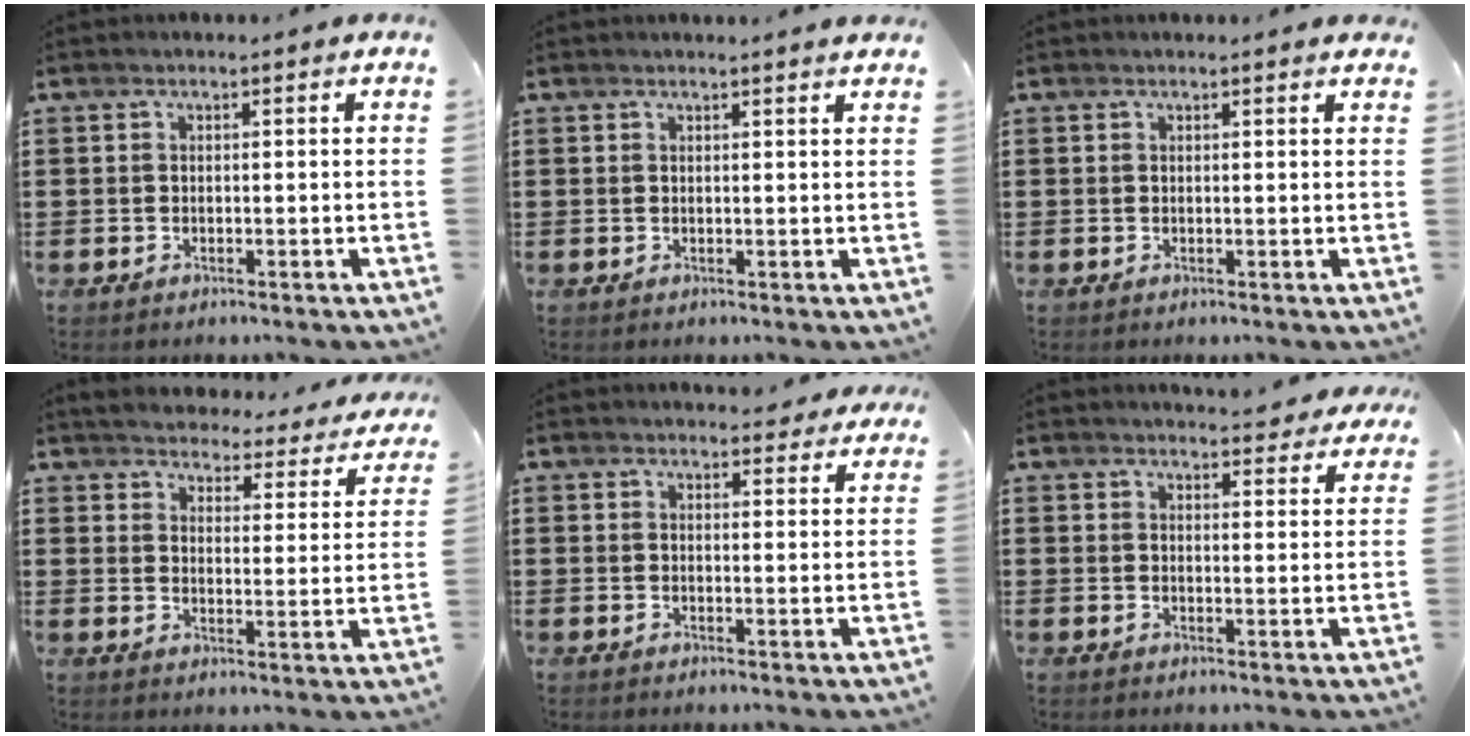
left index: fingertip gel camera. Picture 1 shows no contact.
{"total": 1.2, "force": [1.1, -0.2, 0.4], "torque": [-0.009, -0.002, 0.022]}
{"total": 0.8, "force": [0.7, 0.0, 0.5], "torque": [-0.004, -0.004, 0.012]}
{"total": 3.5, "force": [3.5, -0.1, -0.2], "torque": [-0.022, -0.035, 0.054]}
{"total": 3.2, "force": [3.0, 0.7, 0.7], "torque": [-0.014, -0.008, 0.055]}
{"total": 3.9, "force": [3.8, 0.4, 0.7], "torque": [-0.017, -0.015, 0.069]}